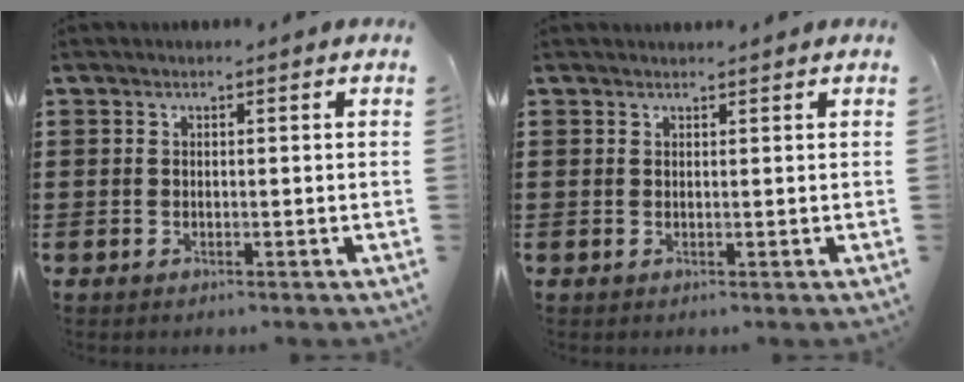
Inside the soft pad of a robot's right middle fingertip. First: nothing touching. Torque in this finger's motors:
{"motor_torque": [-0.04, 0.10, -0.04, -0.01]}